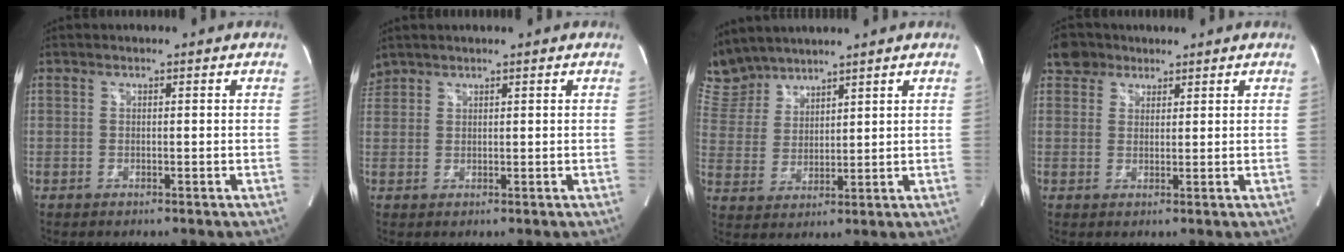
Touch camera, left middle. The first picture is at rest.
{"total": 2.0, "force": [1.9, 0.6, -0.1], "torque": [-0.005, 0.016, 0.041]}
{"total": 7.4, "force": [7.2, 1.9, 0.2], "torque": [-0.017, 0.013, 0.161]}
{"total": 3.7, "force": [2.6, 2.6, 0.4], "torque": [-0.009, 0.015, 0.044]}